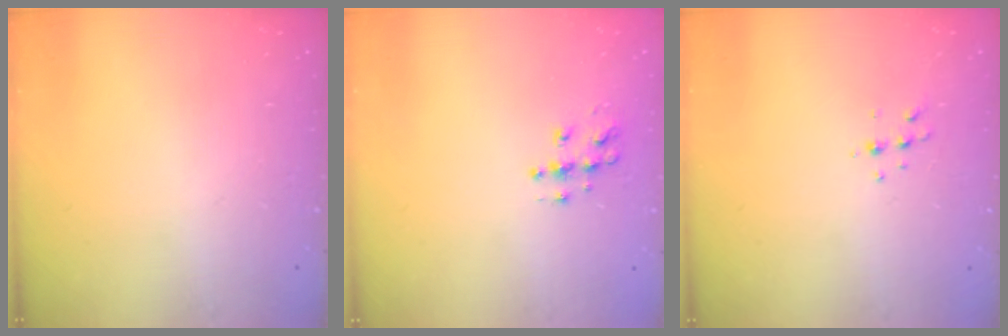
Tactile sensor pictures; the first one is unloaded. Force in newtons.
{"total": 7.5, "press": 7.5, "slide": 0.3}
{"total": 4.3, "press": 4.2, "slide": 0.6}